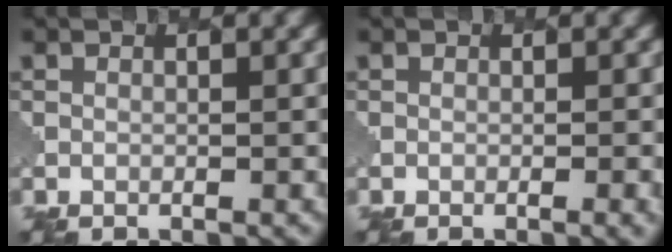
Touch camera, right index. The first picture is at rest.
{"total": 1.6, "force": [-0.5, 0.5, 1.5], "torque": [-0.011, 0.002, -0.007]}